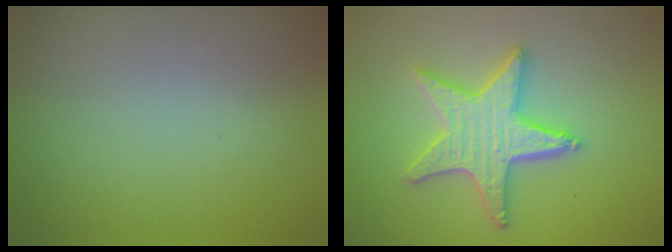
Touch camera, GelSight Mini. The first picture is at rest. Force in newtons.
{"total": 4.9, "press": 4.9, "slide": 0.9}